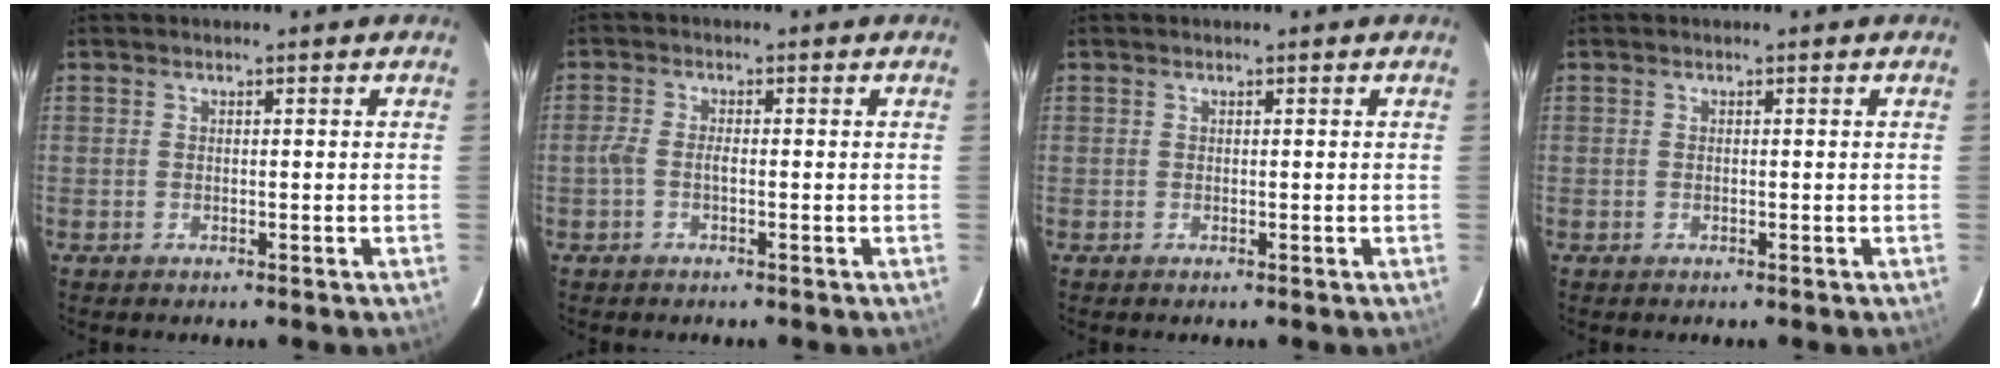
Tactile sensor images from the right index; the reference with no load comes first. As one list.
[{"total": 2.2, "force": [-0.8, 0.7, 1.9], "torque": [-0.044, 0.003, -0.020]}, {"total": 0.0}, {"total": 0.0}]